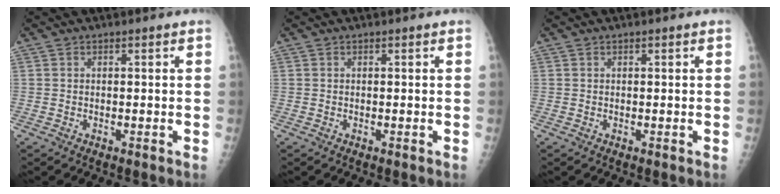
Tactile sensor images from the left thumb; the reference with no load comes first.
{"total": 0.0}
{"total": 0.0}